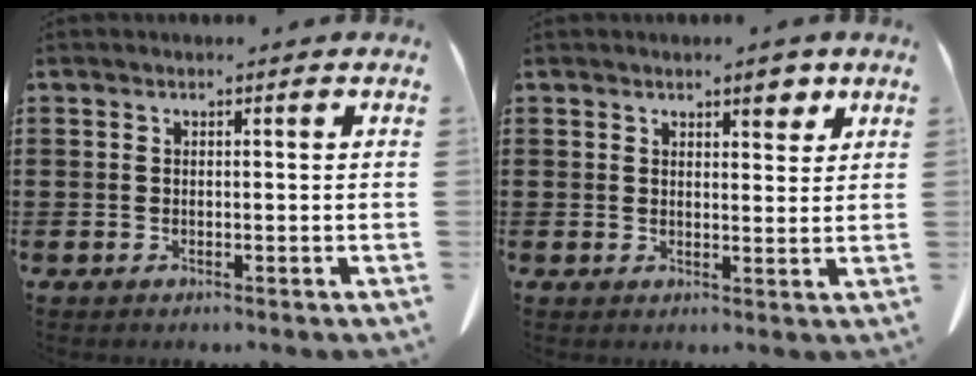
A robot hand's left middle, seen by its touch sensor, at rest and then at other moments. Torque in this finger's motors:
{"motor_torque": [0.00, 0.09, 0.19, 0.01]}